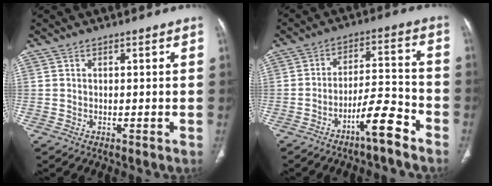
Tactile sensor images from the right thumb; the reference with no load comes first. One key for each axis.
{"total": 8.7, "fx": -6.0, "fy": 1.6, "fz": 6.2, "tx": -0.102, "ty": 0.054, "tz": -0.101}